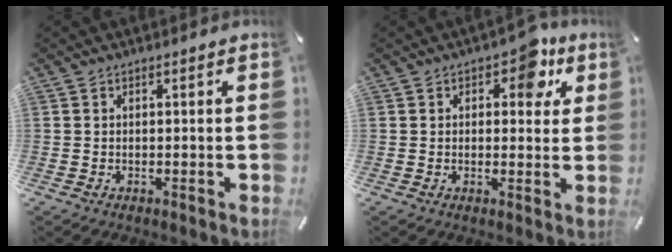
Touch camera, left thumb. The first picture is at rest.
{"total": 7.3, "force": [3.6, 4.4, 4.6], "torque": [-0.039, -0.012, 0.051]}